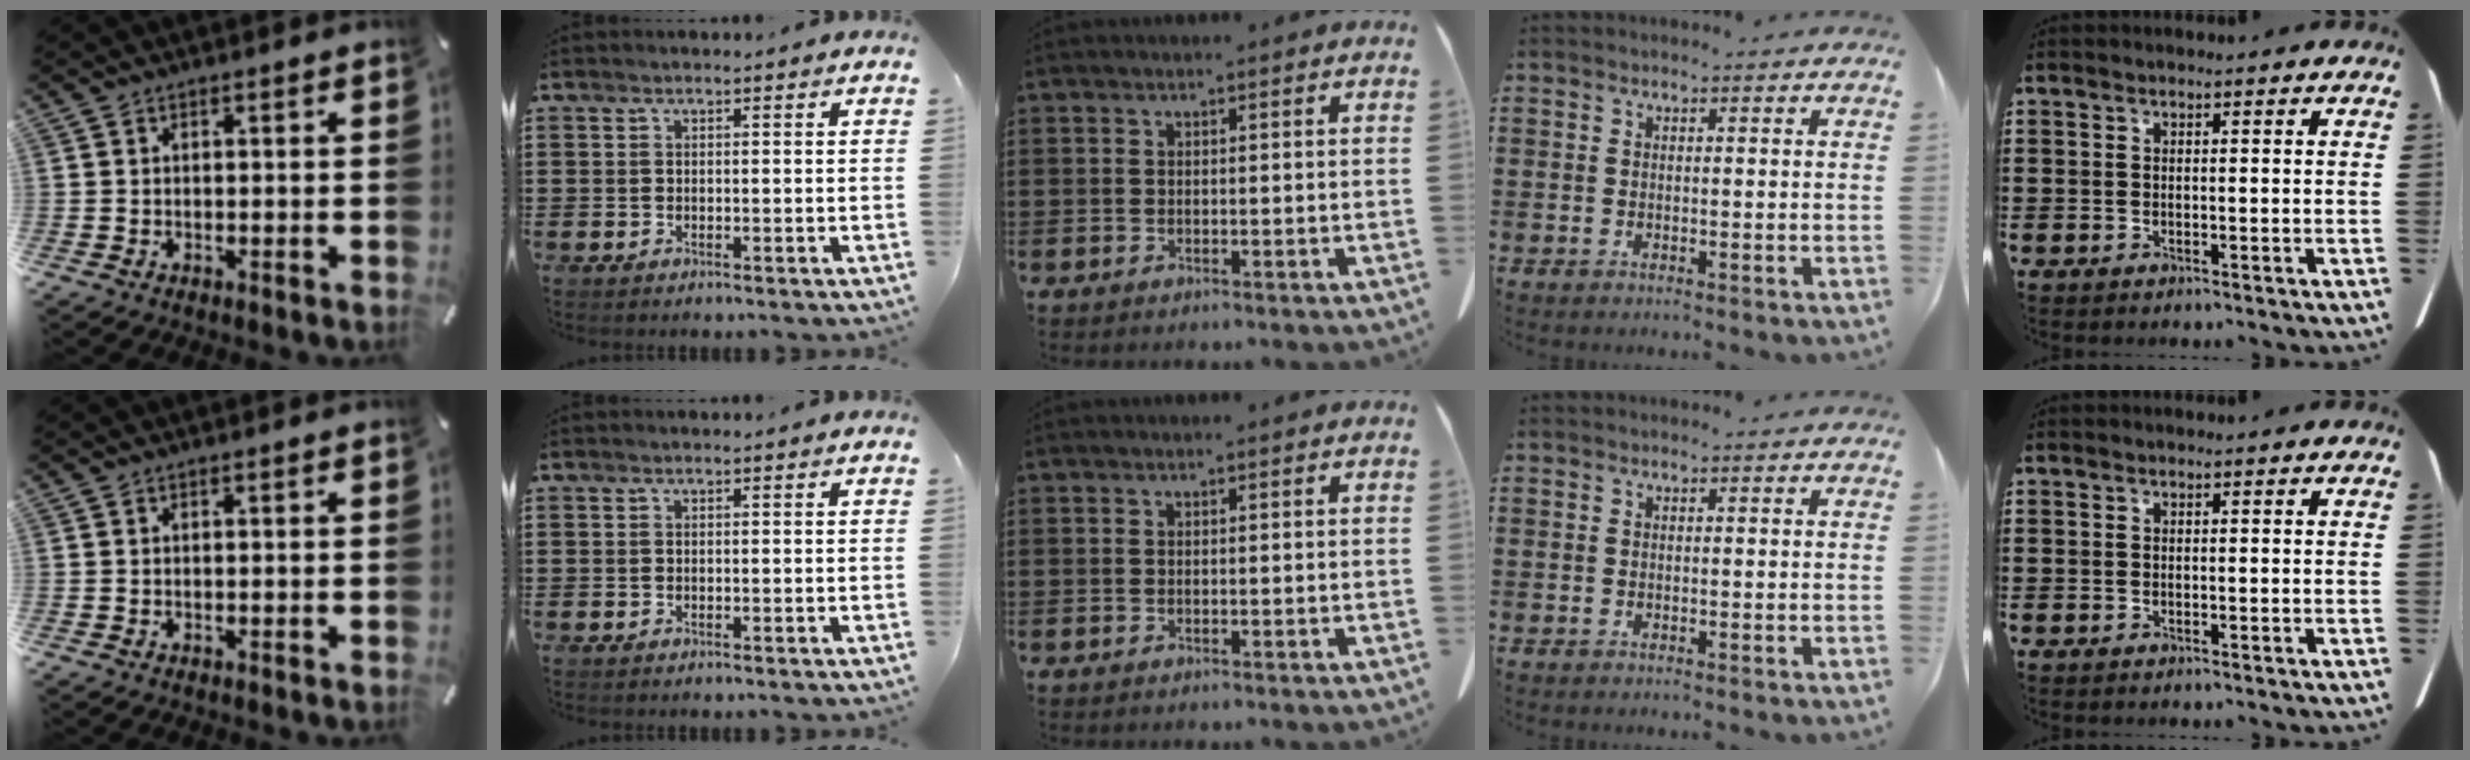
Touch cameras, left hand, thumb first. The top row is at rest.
{}